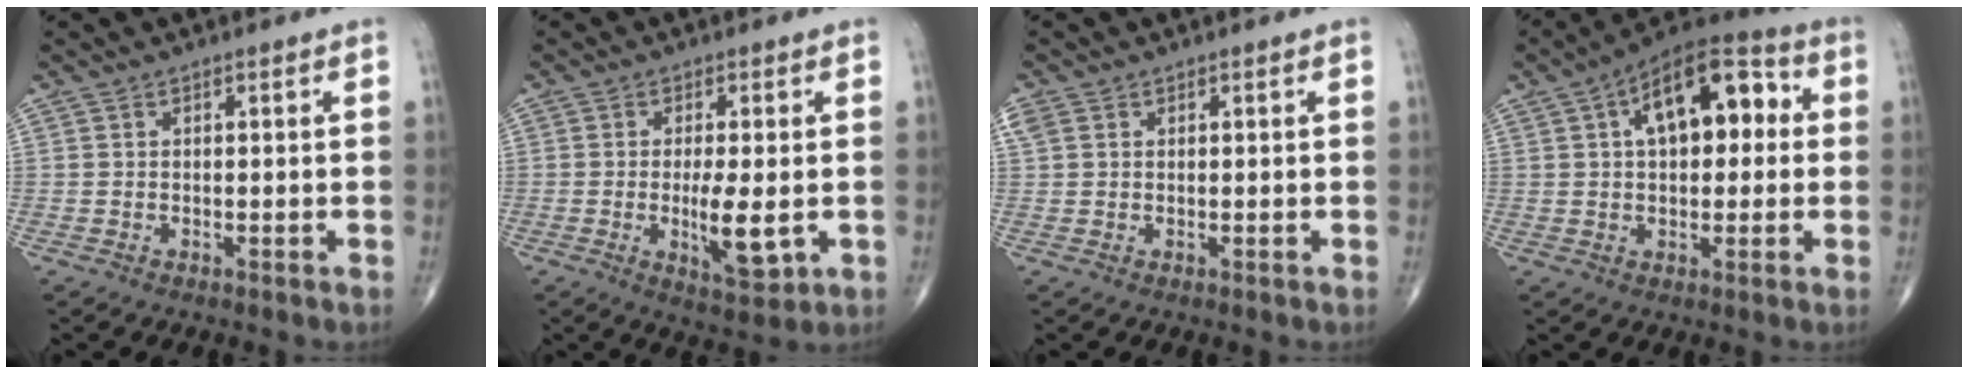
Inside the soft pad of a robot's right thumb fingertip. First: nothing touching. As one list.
[{"total": 7.7, "force": [-1.1, 2.5, 7.2], "torque": [-0.117, -0.017, -0.012]}, {"total": 2.5, "force": [1.0, 1.9, 1.2], "torque": [-0.036, 0.015, 0.026]}, {"total": 15.7, "force": [3.5, 8.2, 12.9], "torque": [-0.169, 0.033, 0.044]}]